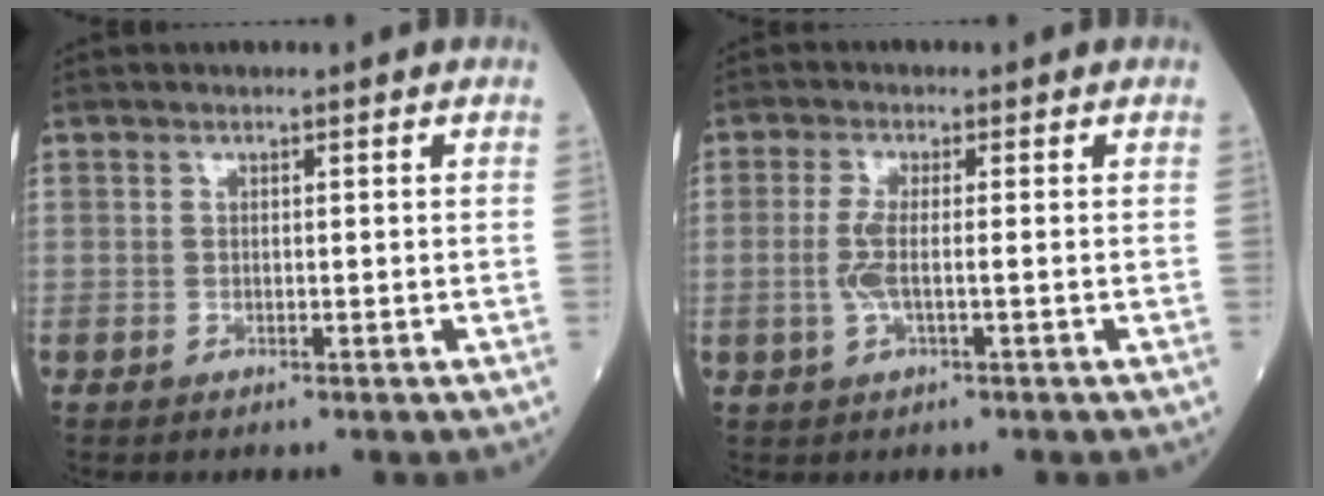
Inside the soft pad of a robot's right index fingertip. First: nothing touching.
{"total": 3.4, "force": [-0.6, 0.6, 3.3], "torque": [-0.085, -0.006, -0.014]}